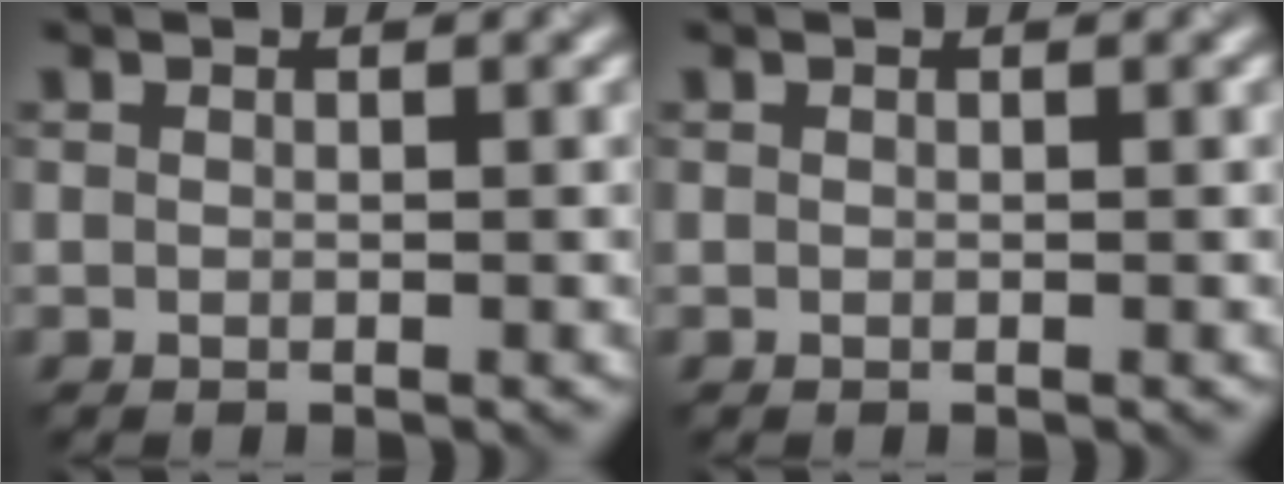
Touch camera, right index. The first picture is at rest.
{"total": 0.0}